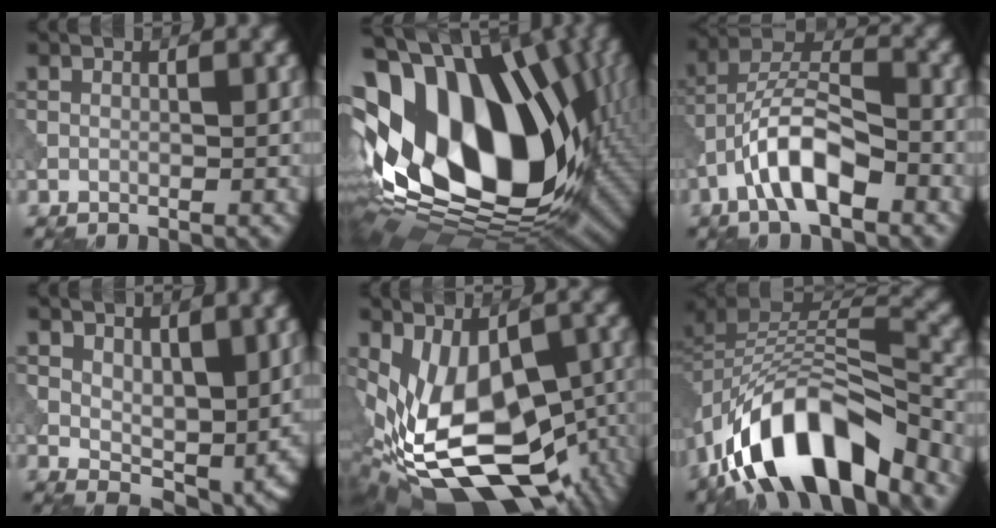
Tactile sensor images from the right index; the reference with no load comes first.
{"total": 21.0, "force": [1.7, 13.3, 16.2], "torque": [-0.316, -0.017, 0.042]}
{"total": 7.1, "force": [-3.5, 2.7, 5.6], "torque": [-0.094, 0.017, -0.071]}
{"total": 5.4, "force": [2.4, 2.9, 3.9], "torque": [-0.064, -0.014, 0.047]}
{"total": 17.2, "force": [-4.8, 9.5, 13.5], "torque": [-0.204, -0.024, -0.052]}
{"total": 13.4, "force": [-8.6, 5.7, 8.5], "torque": [-0.143, 0.001, -0.155]}